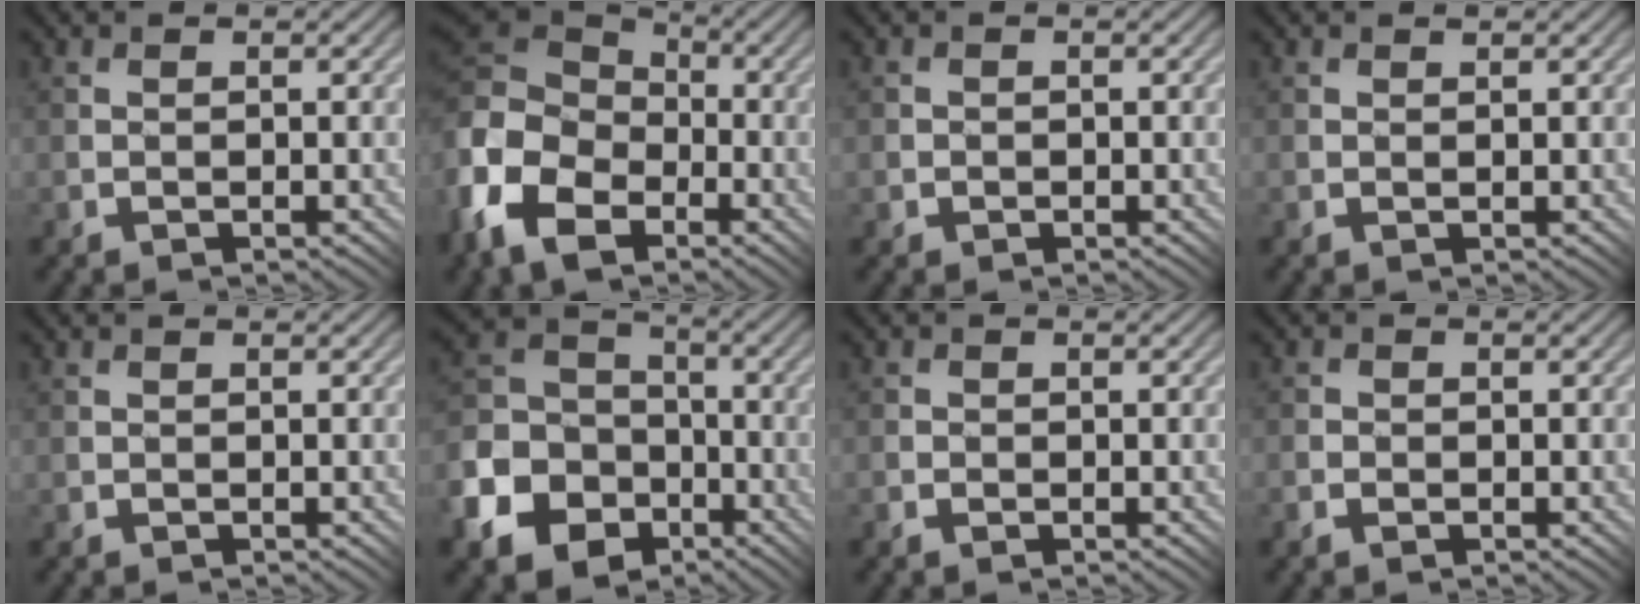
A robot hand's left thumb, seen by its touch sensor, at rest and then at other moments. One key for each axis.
{"total": 15.2, "fx": -4.7, "fy": 11.0, "fz": 9.4, "tx": -0.265, "ty": -0.020, "tz": -0.090}
{"total": 1.3, "fx": -0.1, "fy": 1.3, "fz": -0.1, "tx": 0.015, "ty": 0.009, "tz": -0.007}
{"total": 0.5, "fx": 0.4, "fy": 0.1, "fz": 0.4, "tx": -0.008, "ty": -0.001, "tz": 0.008}
{"total": 0.0}
{"total": 13.8, "fx": -6.4, "fy": 10.7, "fz": 6.0, "tx": -0.185, "ty": -0.038, "tz": -0.124}
{"total": 1.6, "fx": -0.9, "fy": 1.2, "fz": 0.7, "tx": -0.008, "ty": 0.002, "tz": -0.019}
{"total": 2.0, "fx": -1.0, "fy": 1.5, "fz": 0.9, "tx": -0.008, "ty": 0.001, "tz": -0.021}